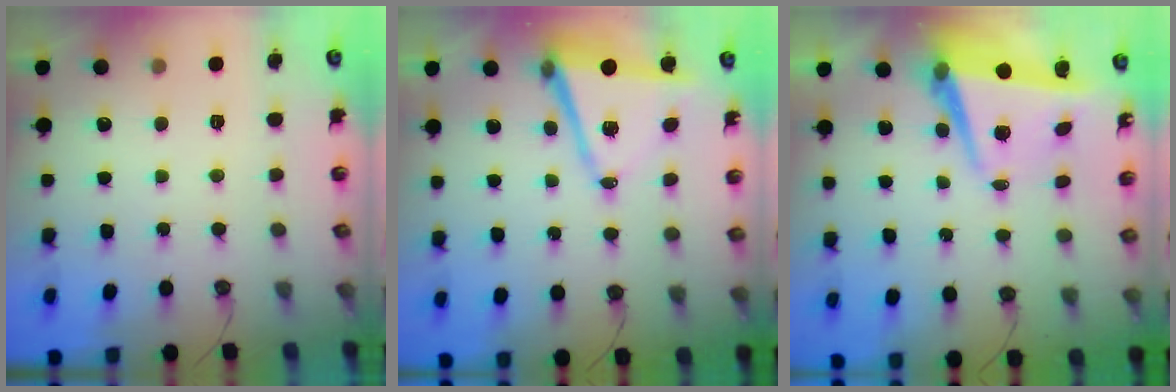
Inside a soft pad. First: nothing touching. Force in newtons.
{"total": 10.0, "press": 9.1, "slide": 4.1}
{"total": 7.1, "press": 6.8, "slide": 1.9}